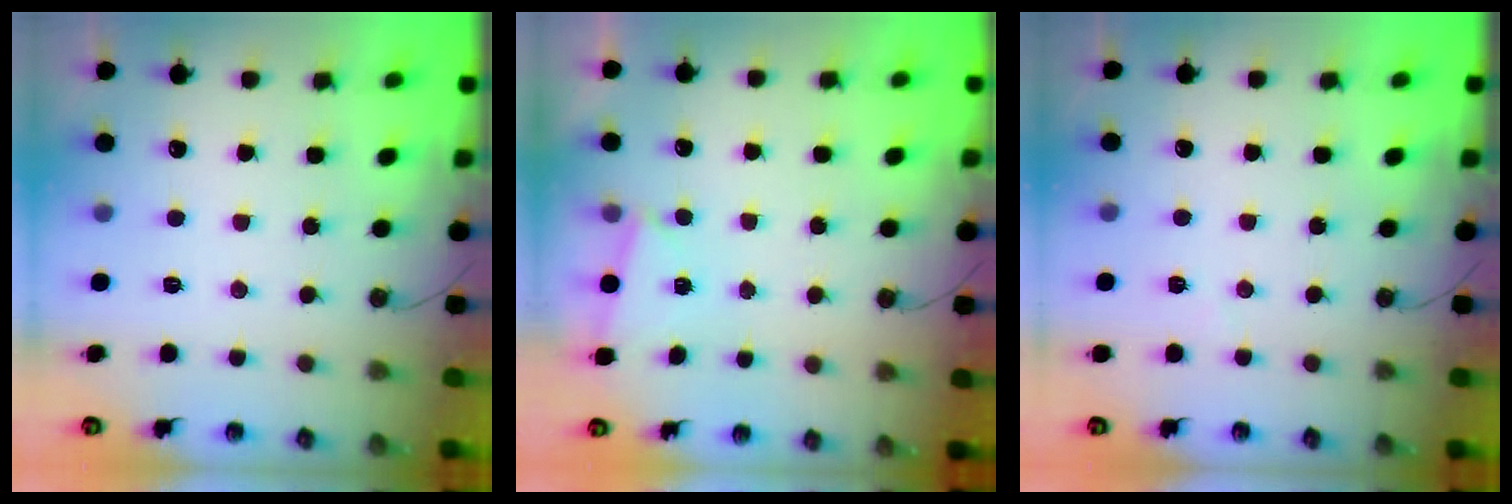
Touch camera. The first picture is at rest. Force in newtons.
{"total": 0.6, "press": 0.0, "slide": 0.6}
{"total": 3.3, "press": 3.1, "slide": 1.1}